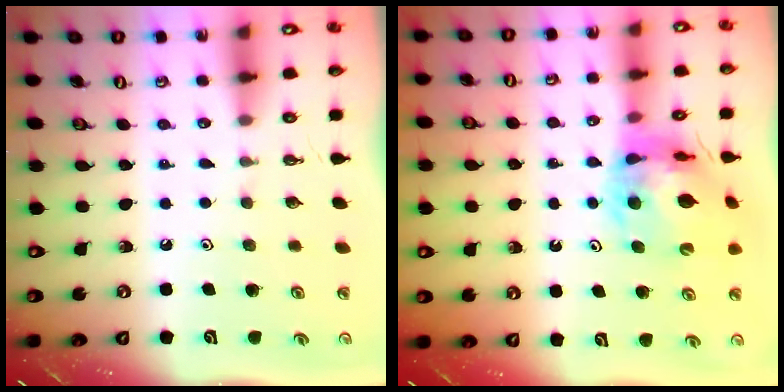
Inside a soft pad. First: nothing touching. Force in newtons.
{"total": 14.7, "press": 14.6, "slide": 1.6}